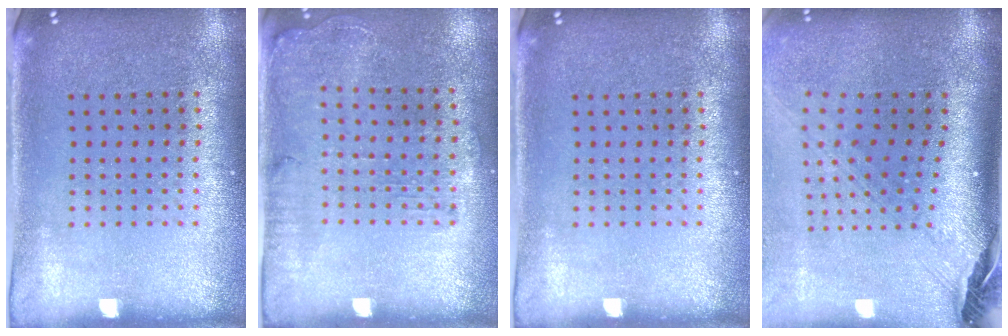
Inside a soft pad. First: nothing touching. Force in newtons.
{"total": 1.2, "press": 1.2, "slide": 0.3}
{"total": 0.0}
{"total": 3.0, "press": 2.2, "slide": 2.1}